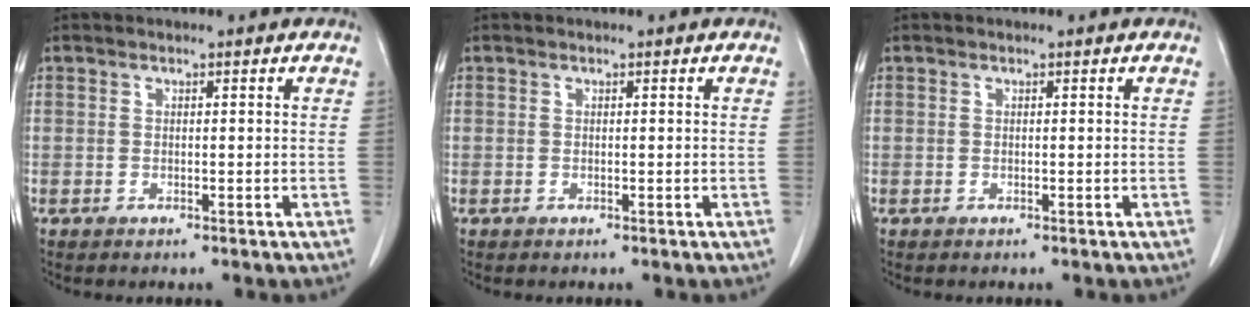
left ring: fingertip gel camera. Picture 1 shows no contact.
{"total": 0.0}
{"total": 0.0}